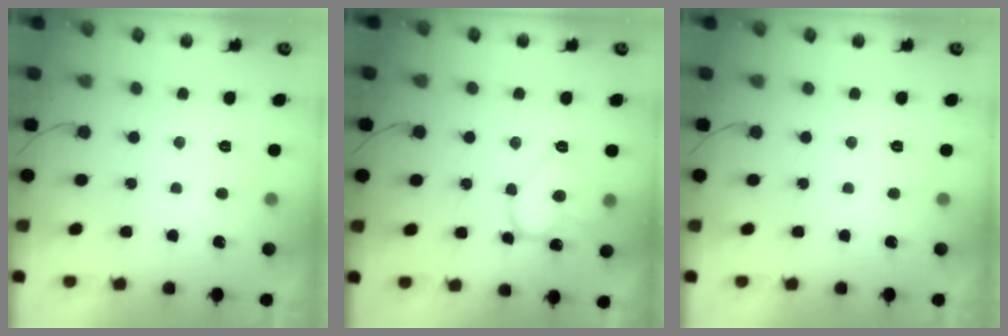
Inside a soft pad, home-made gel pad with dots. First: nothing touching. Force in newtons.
{"total": 13.3, "press": 13.2, "slide": 1.2}
{"total": 0.0}